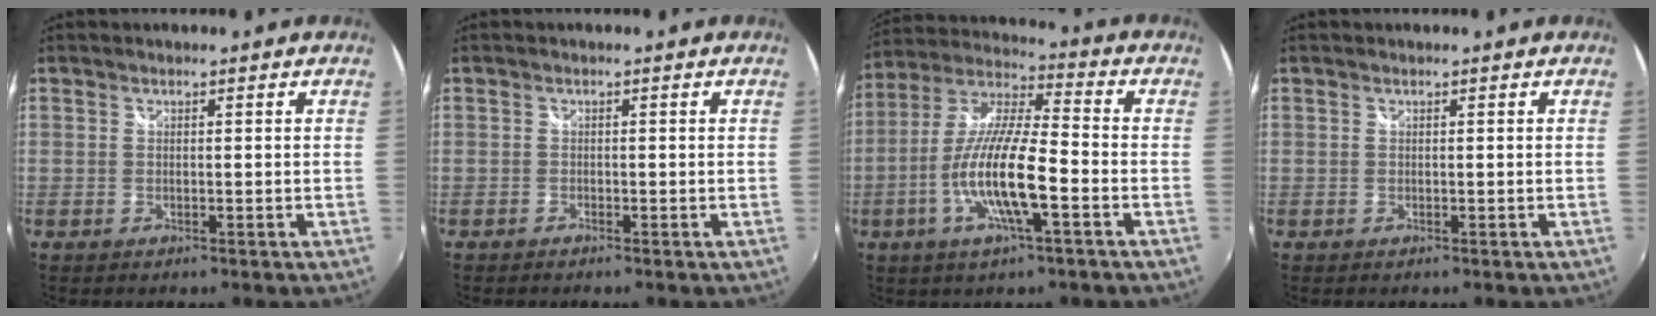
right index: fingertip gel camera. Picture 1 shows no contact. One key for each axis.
{"total": 0.5, "fx": -0.5, "fy": 0.2, "fz": 0.1, "tx": -0.004, "ty": -0.001, "tz": -0.012}
{"total": 14.5, "fx": -4.8, "fy": 2.5, "fz": 13.5, "tx": -0.269, "ty": -0.007, "tz": -0.095}
{"total": 0.0}